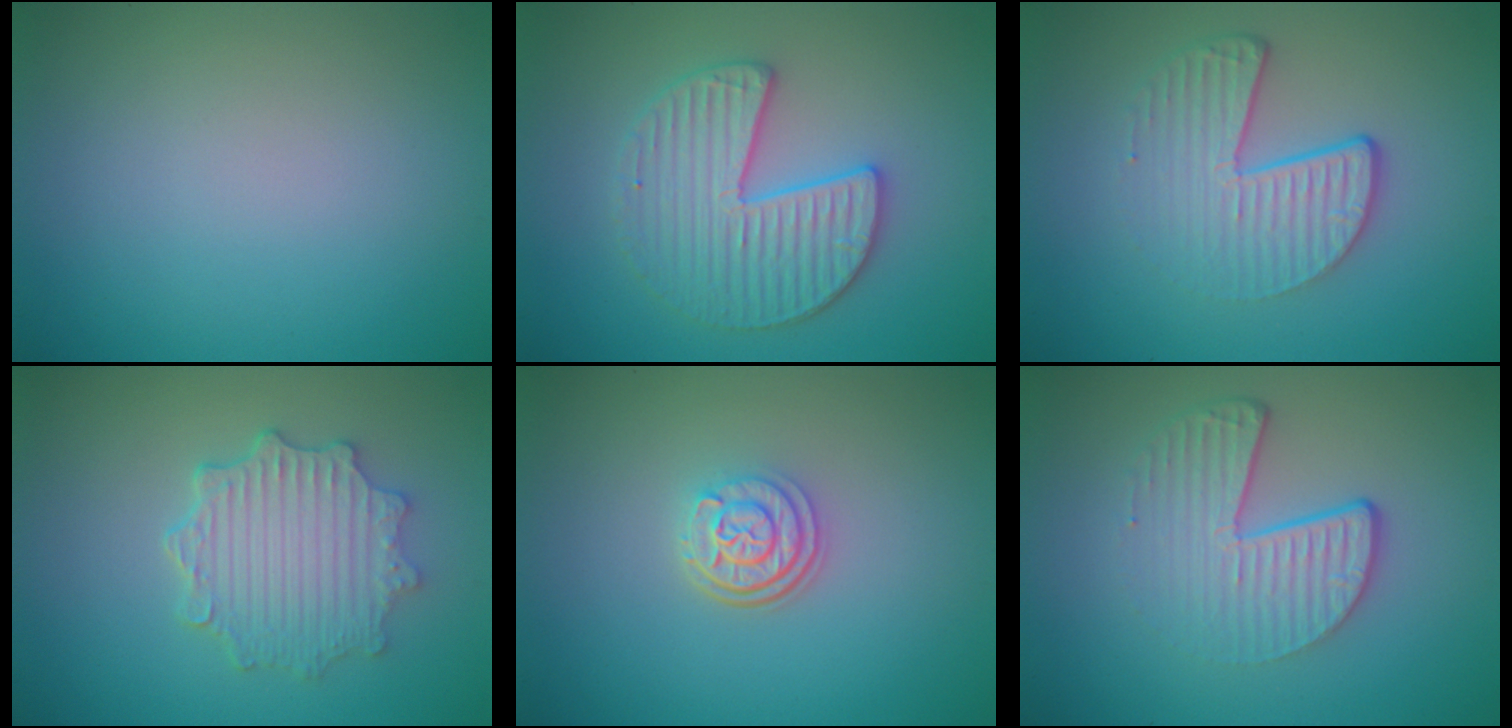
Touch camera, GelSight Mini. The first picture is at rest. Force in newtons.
{"total": 4.3, "press": 4.3, "slide": 0.6}
{"total": 4.7, "press": 3.0, "slide": 3.6}
{"total": 4.7, "press": 3.9, "slide": 2.6}
{"total": 3.1, "press": 2.5, "slide": 1.8}
{"total": 4.7, "press": 3.0, "slide": 3.6}